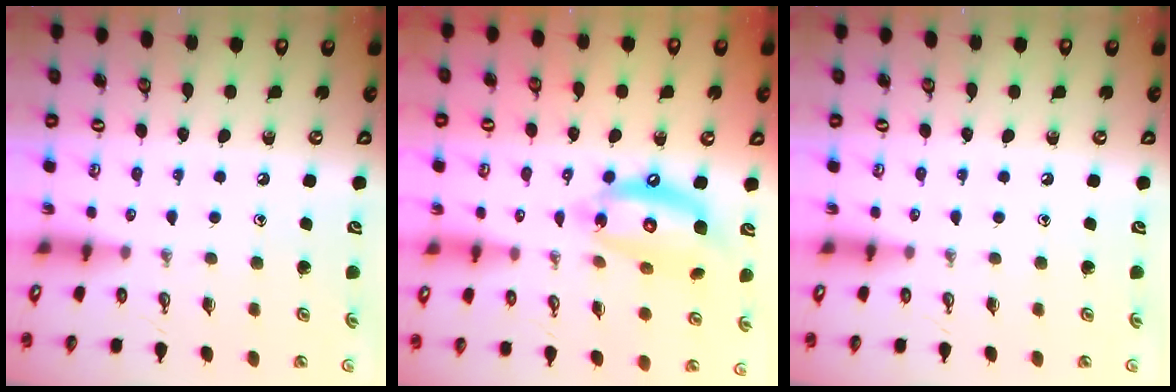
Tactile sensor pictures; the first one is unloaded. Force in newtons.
{"total": 14.4, "press": 14.3, "slide": 1.7}
{"total": 0.0}